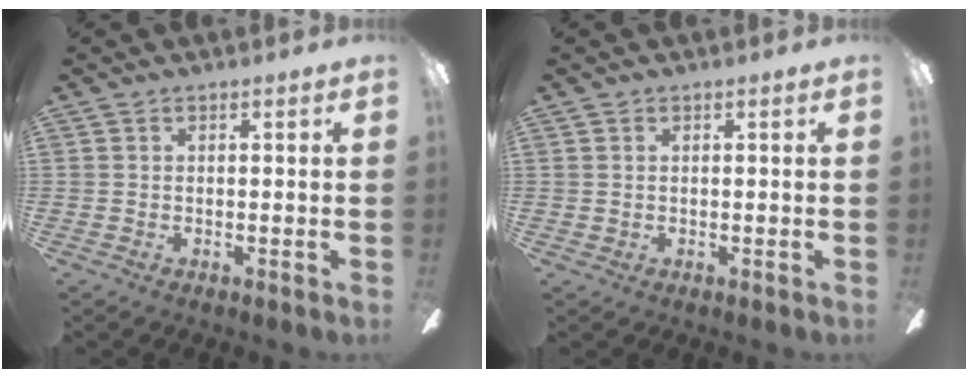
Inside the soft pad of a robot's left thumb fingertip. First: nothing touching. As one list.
[{"total": 0.6, "force": [0.3, 0.5, 0.1], "torque": [-0.003, 0.004, 0.005]}]